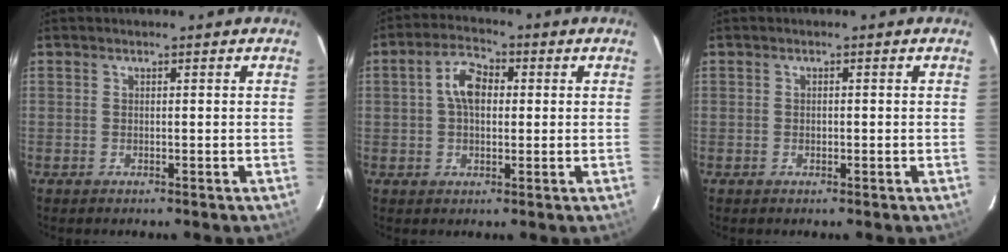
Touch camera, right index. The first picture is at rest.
{"total": 6.4, "force": [0.9, 4.0, 5.0], "torque": [-0.093, 0.021, 0.016]}
{"total": 0.5, "force": [-0.2, 0.5, 0.2], "torque": [-0.004, 0.001, -0.001]}